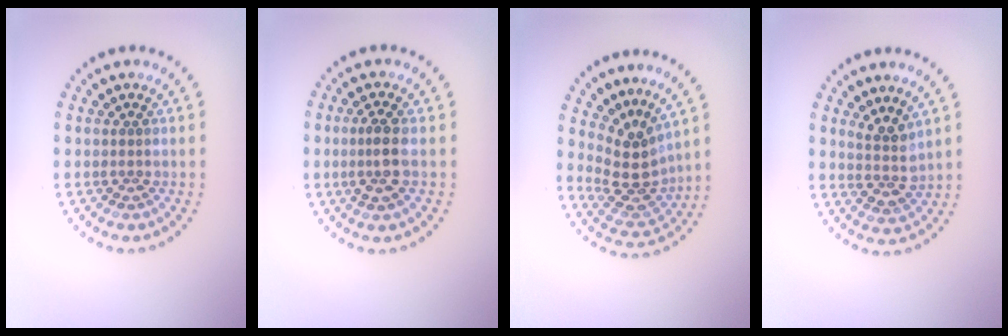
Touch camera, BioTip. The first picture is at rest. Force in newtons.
{"total": 2.4, "press": 2.2, "slide": 1.0}
{"total": 3.6, "press": 2.7, "slide": 2.5}
{"total": 2.5, "press": 1.9, "slide": 1.5}